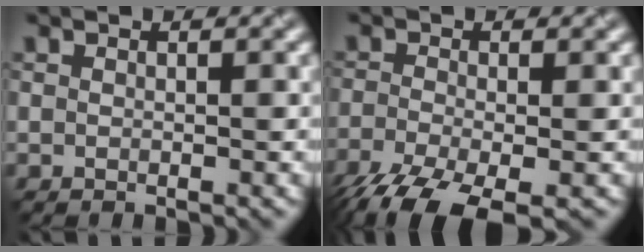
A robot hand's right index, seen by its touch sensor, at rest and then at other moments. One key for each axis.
{"total": 8.1, "fx": -5.3, "fy": 2.8, "fz": 5.4, "tx": -0.121, "ty": -0.044, "tz": -0.096}